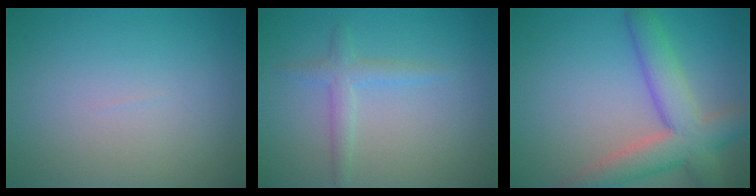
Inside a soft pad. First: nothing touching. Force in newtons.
{"total": 1.9, "press": 1.9, "slide": 0.1}
{"total": 6.8, "press": 6.8, "slide": 0.4}